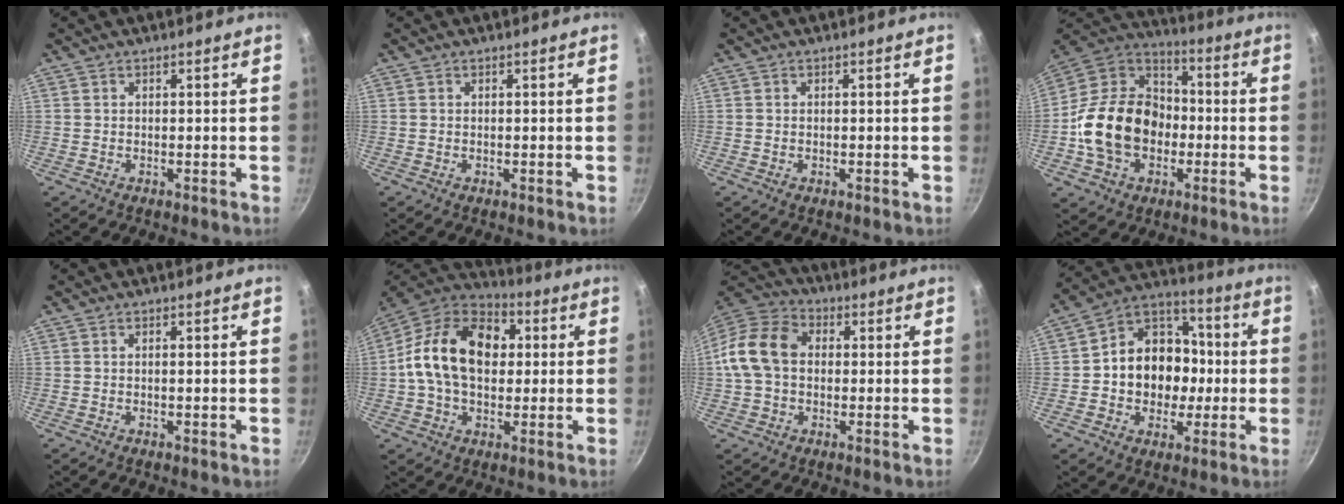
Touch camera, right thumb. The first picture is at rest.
{"total": 0.0}
{"total": 0.0}
{"total": 20.5, "force": [-3.7, 15.7, 12.7], "torque": [-0.194, 0.046, -0.072]}
{"total": 0.6, "force": [-0.1, 0.1, 0.6], "torque": [-0.011, 0.000, -0.003]}
{"total": 19.7, "force": [2.2, 13.8, 13.9], "torque": [-0.209, 0.029, 0.019]}
{"total": 12.7, "force": [0.5, 9.6, 8.4], "torque": [-0.137, 0.029, -0.008]}
{"total": 16.3, "force": [-1.0, 13.5, 9.1], "torque": [-0.103, 0.034, -0.030]}